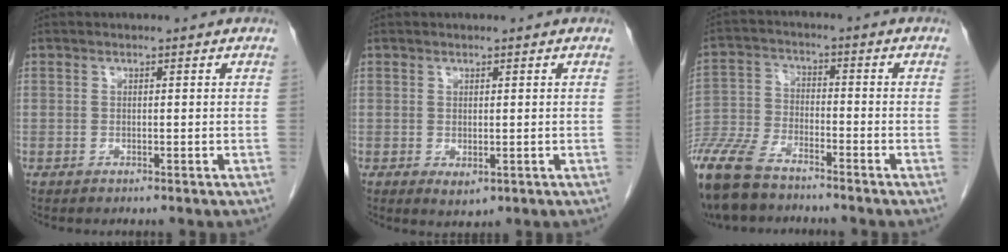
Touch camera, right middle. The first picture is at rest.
{"total": 1.9, "force": [-0.4, 1.1, 1.5], "torque": [-0.020, -0.003, 0.004]}
{"total": 14.6, "force": [-11.6, 4.6, 7.4], "torque": [-0.168, -0.031, -0.213]}